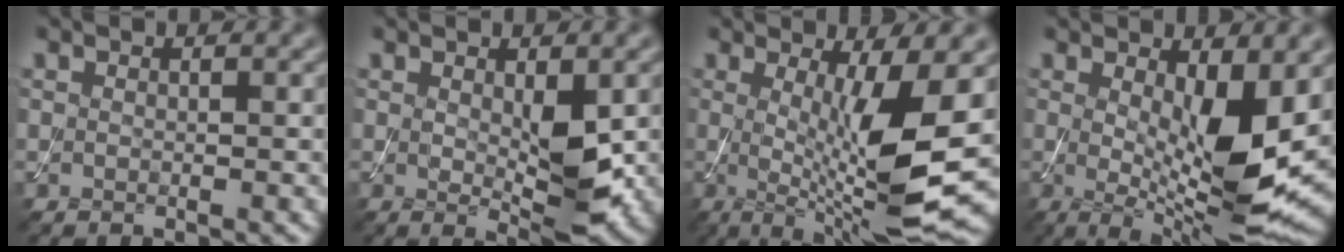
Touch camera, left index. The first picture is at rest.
{"total": 3.9, "force": [0.2, 1.4, 3.6], "torque": [-0.061, -0.009, 0.009]}
{"total": 10.3, "force": [-0.3, 2.3, 10.0], "torque": [-0.155, -0.020, 0.001]}
{"total": 9.0, "force": [0.4, 2.7, 8.6], "torque": [-0.140, -0.027, 0.016]}